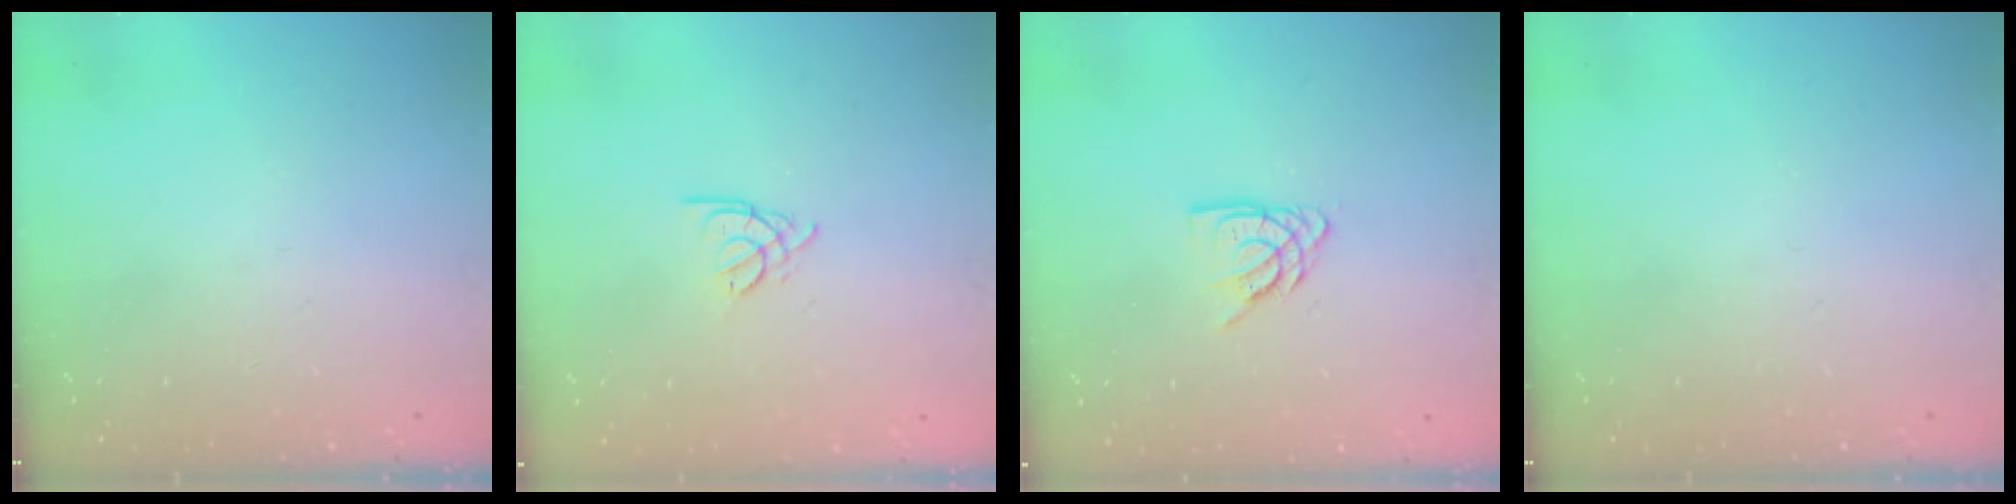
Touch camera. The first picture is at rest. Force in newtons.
{"total": 2.2, "press": 2.2, "slide": 0.5}
{"total": 7.1, "press": 7.0, "slide": 0.6}
{"total": 0.0}